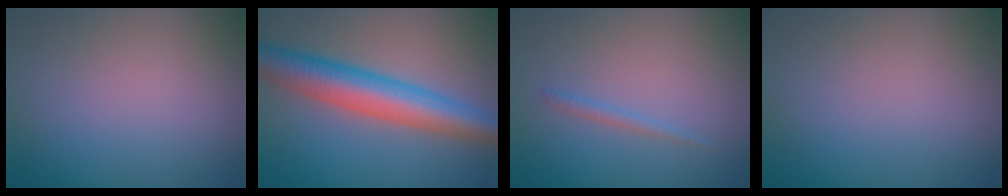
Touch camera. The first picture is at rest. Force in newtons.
{"total": 7.5, "press": 7.5, "slide": 0.1}
{"total": 0.9, "press": 0.9, "slide": 0.1}
{"total": 0.0}